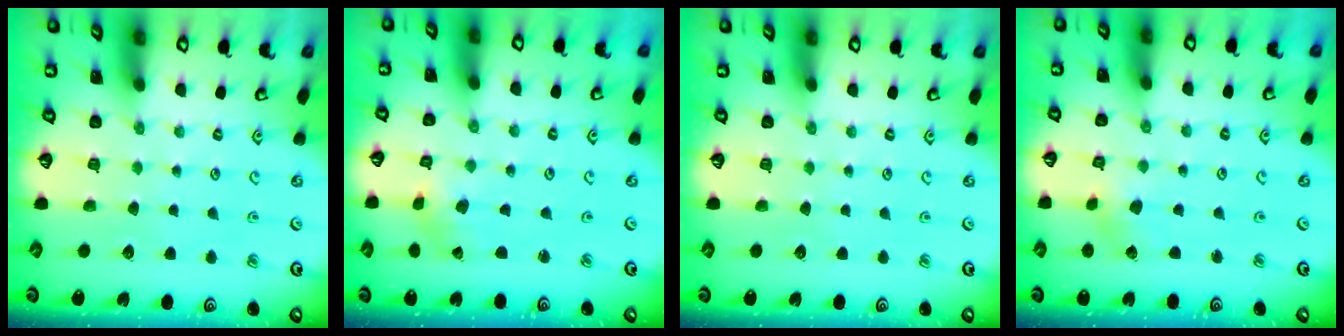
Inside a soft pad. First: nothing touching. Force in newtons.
{"total": 1.5, "press": 1.5, "slide": 0.2}
{"total": 0.0}
{"total": 2.7, "press": 2.6, "slide": 0.6}